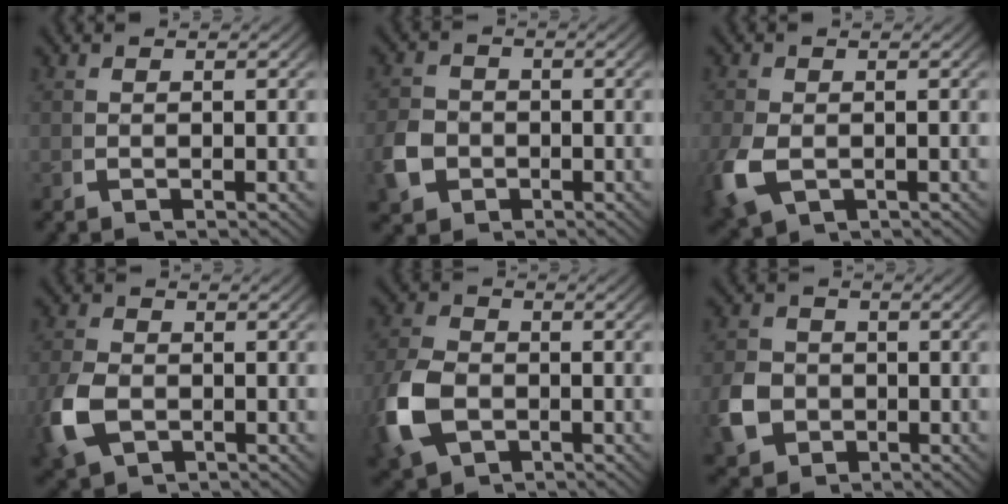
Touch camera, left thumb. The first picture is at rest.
{"total": 4.6, "force": [-1.5, 3.8, 2.1], "torque": [-0.061, -0.017, -0.020]}
{"total": 4.8, "force": [-1.5, 3.5, 2.9], "torque": [-0.092, -0.028, -0.009]}
{"total": 5.4, "force": [-1.7, 3.9, 3.4], "torque": [-0.102, -0.019, -0.020]}
{"total": 7.2, "force": [-2.0, 5.2, 4.5], "torque": [-0.130, -0.024, -0.023]}
{"total": 6.2, "force": [-1.5, 5.1, 3.0], "torque": [-0.085, -0.026, -0.016]}